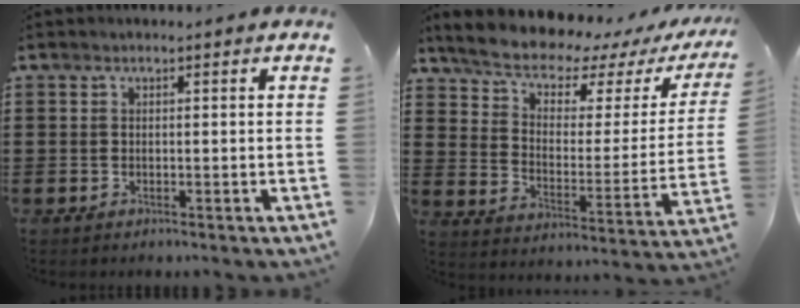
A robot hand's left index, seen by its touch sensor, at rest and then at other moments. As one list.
[{"total": 7.8, "force": [6.9, 2.1, 3.0], "torque": [-0.089, -0.049, 0.117]}]